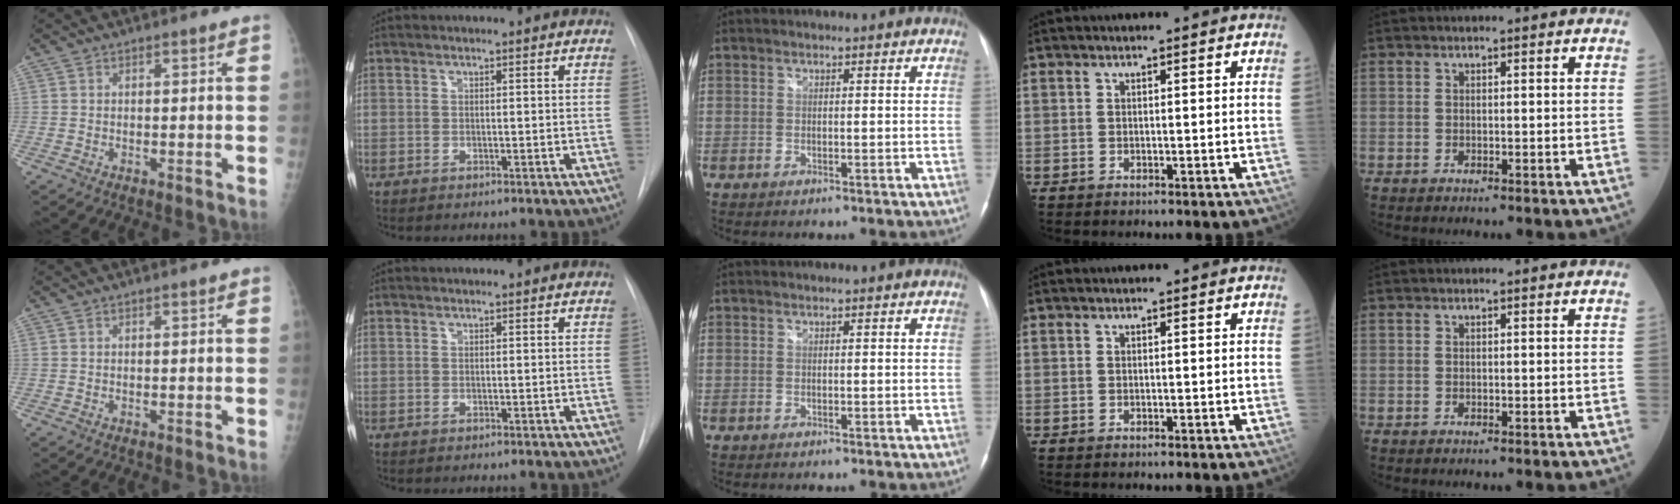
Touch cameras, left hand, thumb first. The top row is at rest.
{}